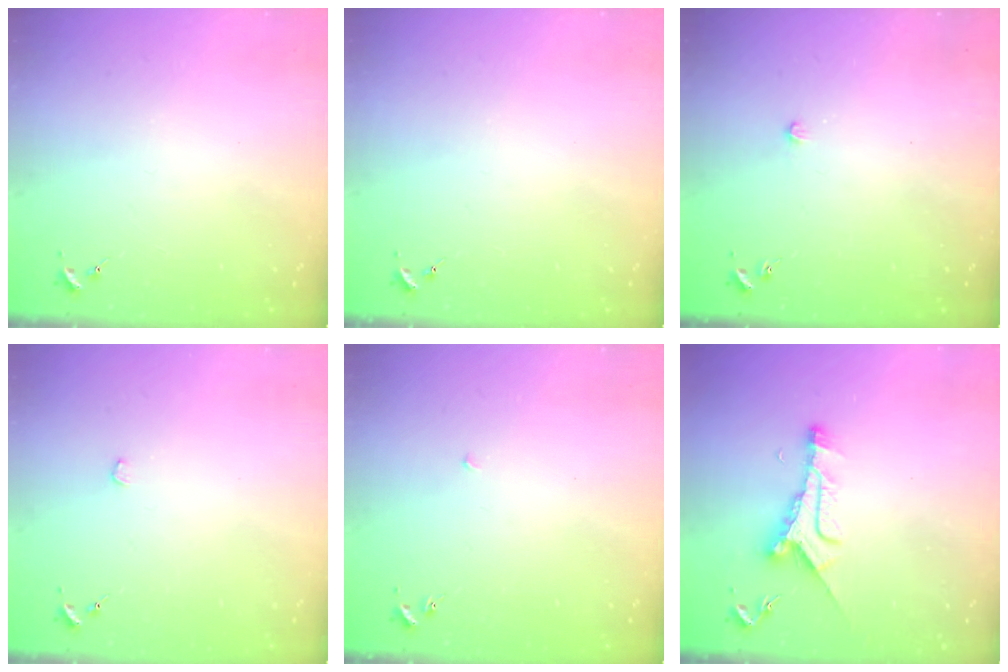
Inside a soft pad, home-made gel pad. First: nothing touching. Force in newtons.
{"total": 0.0}
{"total": 4.9, "press": 4.9, "slide": 0.6}
{"total": 1.3, "press": 1.3, "slide": 0.1}
{"total": 2.1, "press": 2.1, "slide": 0.1}
{"total": 9.6, "press": 9.6, "slide": 0.4}